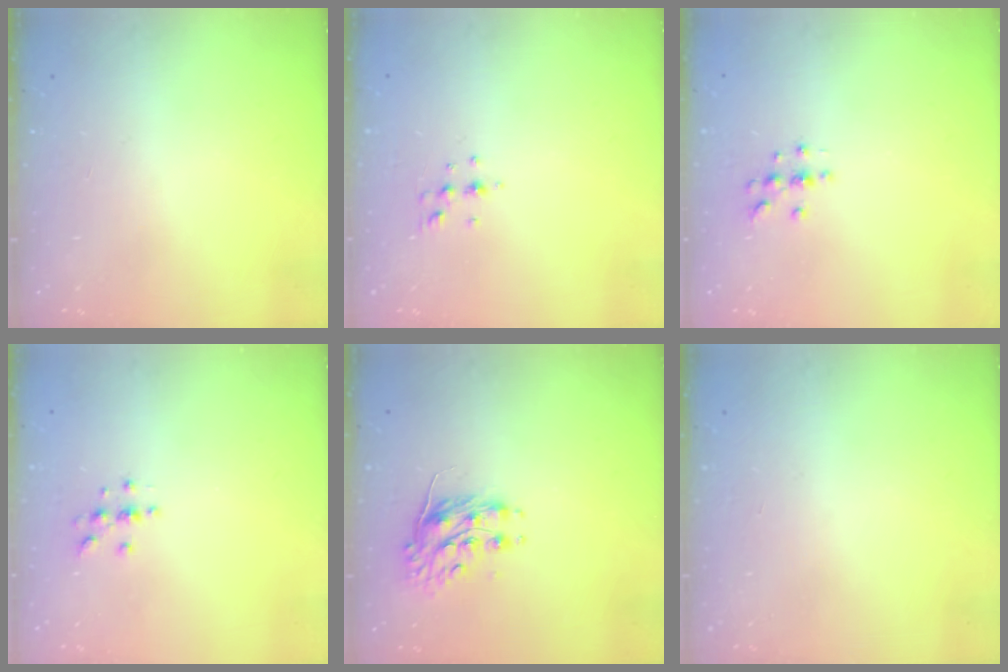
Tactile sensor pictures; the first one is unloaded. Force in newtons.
{"total": 4.1, "press": 3.7, "slide": 1.8}
{"total": 3.7, "press": 3.7, "slide": 0.4}
{"total": 3.0, "press": 3.0, "slide": 0.4}
{"total": 8.0, "press": 8.0, "slide": 0.4}
{"total": 0.0}